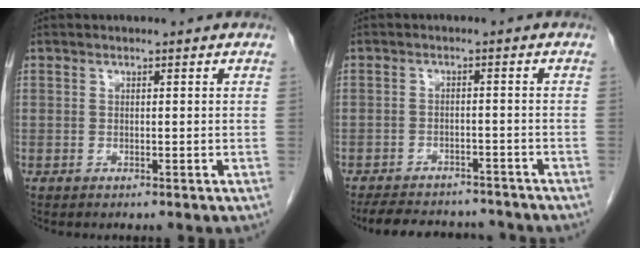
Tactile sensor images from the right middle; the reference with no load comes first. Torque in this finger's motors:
{"motor_torque": [0.03, -0.02, 0.03, 0.04]}